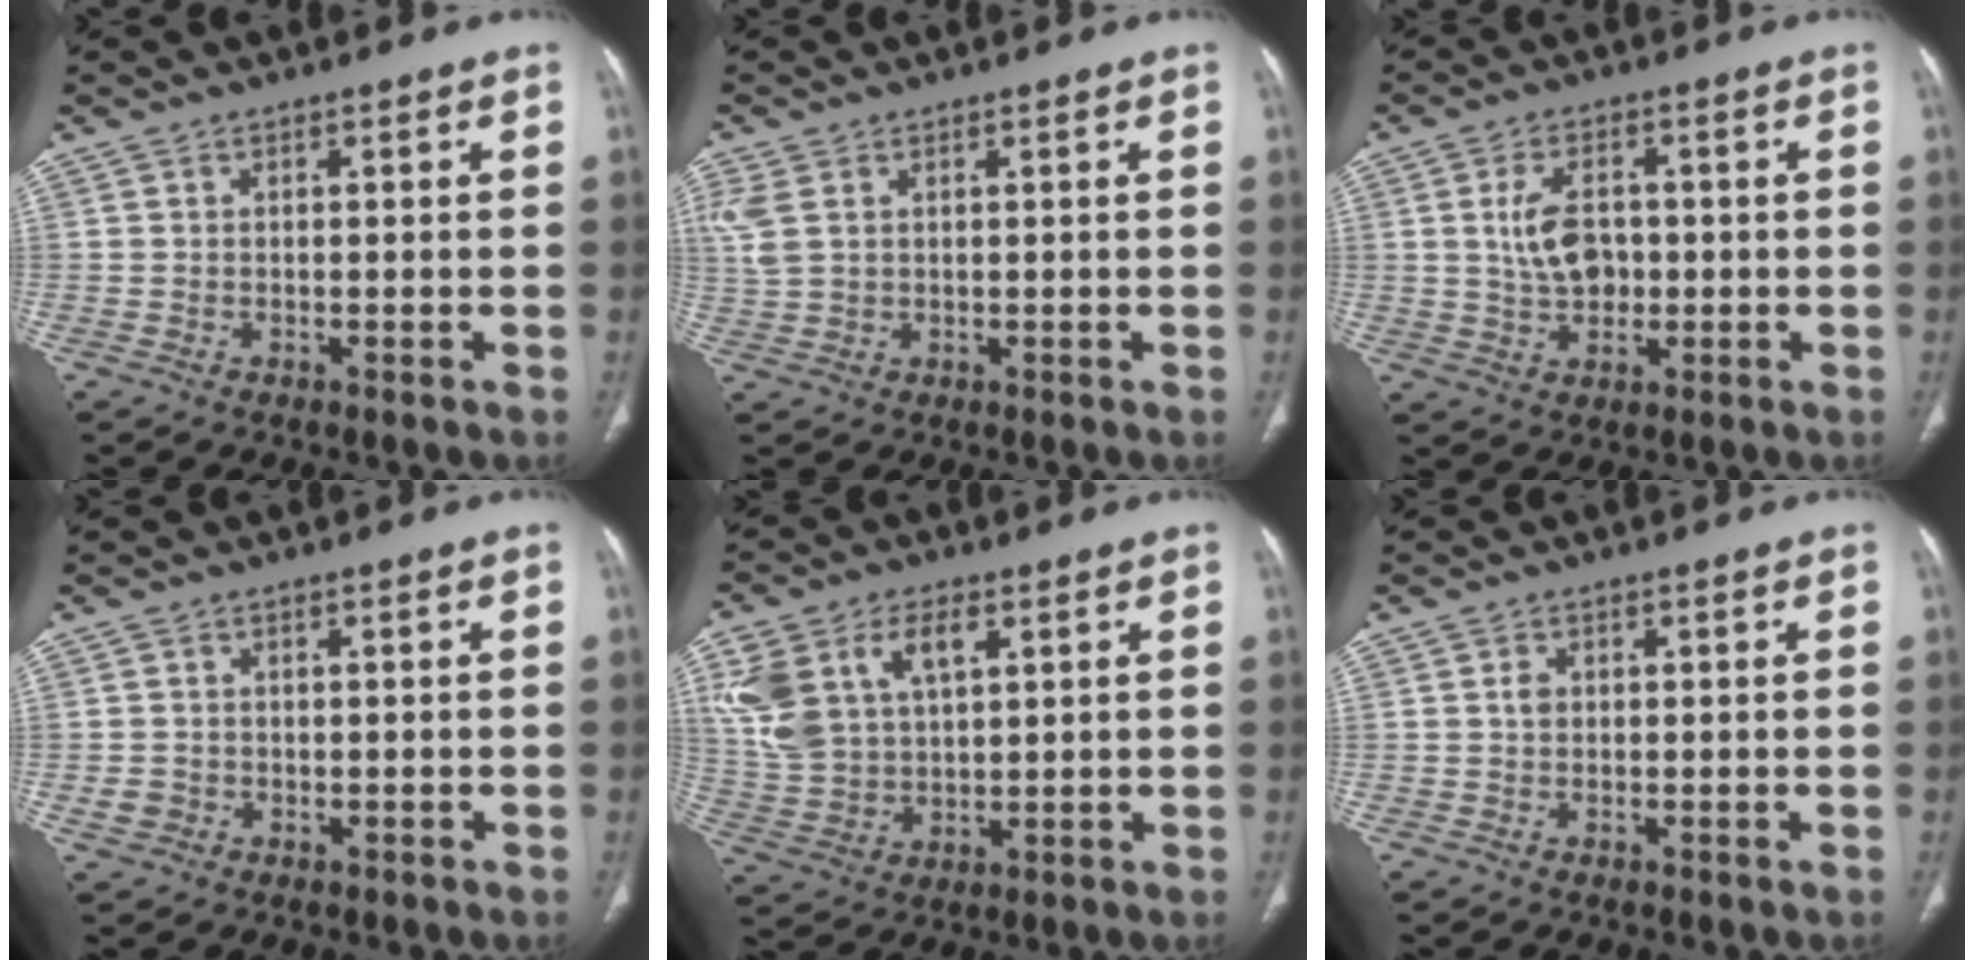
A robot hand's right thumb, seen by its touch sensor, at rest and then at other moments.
{"total": 5.2, "force": [1.9, 3.3, 3.5], "torque": [-0.101, 0.007, 0.048]}
{"total": 7.3, "force": [0.4, 4.9, 5.4], "torque": [-0.089, 0.004, 0.013]}
{"total": 2.2, "force": [-0.4, 2.0, 0.8], "torque": [-0.009, 0.007, -0.005]}
{"total": 14.7, "force": [5.6, 8.9, 10.3], "torque": [-0.207, -0.003, 0.119]}
{"total": 1.3, "force": [0.2, 1.1, 0.8], "torque": [-0.011, 0.004, 0.003]}